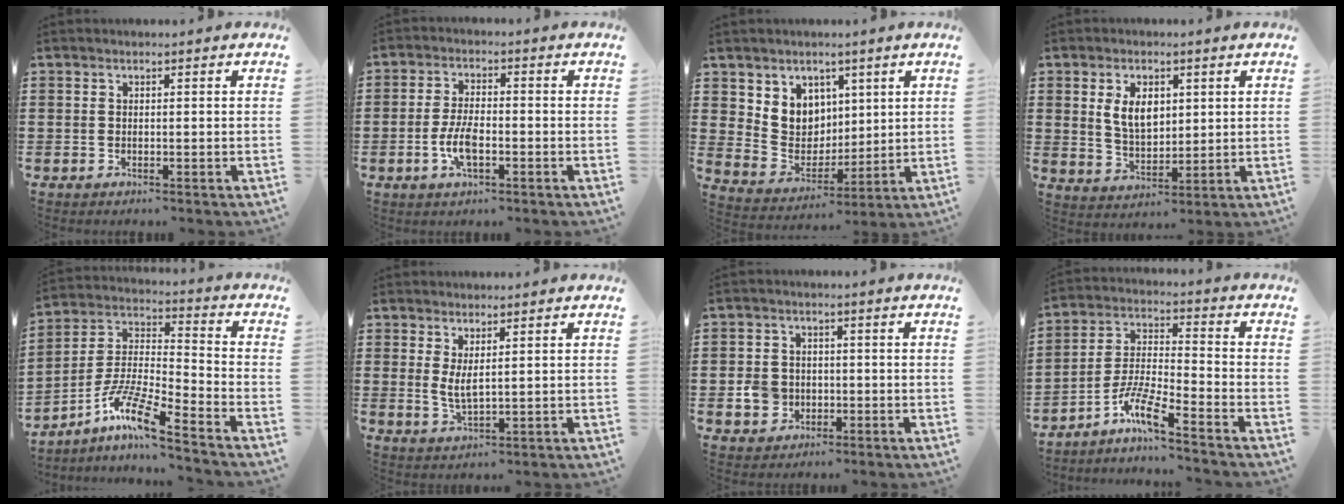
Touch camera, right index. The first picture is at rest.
{"total": 5.5, "force": [-1.7, 2.3, 4.7], "torque": [-0.109, -0.001, -0.037]}
{"total": 6.8, "force": [3.3, 6.0, 0.7], "torque": [-0.045, -0.016, 0.064]}
{"total": 6.0, "force": [1.6, 3.7, 4.5], "torque": [-0.091, 0.009, 0.026]}
{"total": 9.6, "force": [-7.3, 0.6, 6.2], "torque": [-0.145, -0.016, -0.150]}
{"total": 3.2, "force": [1.3, 0.9, 2.7], "torque": [-0.062, -0.003, 0.023]}
{"total": 4.4, "force": [-1.0, 3.8, 2.0], "torque": [-0.052, 0.006, -0.021]}
{"total": 7.7, "force": [-5.8, 0.6, 5.0], "torque": [-0.117, -0.012, -0.115]}